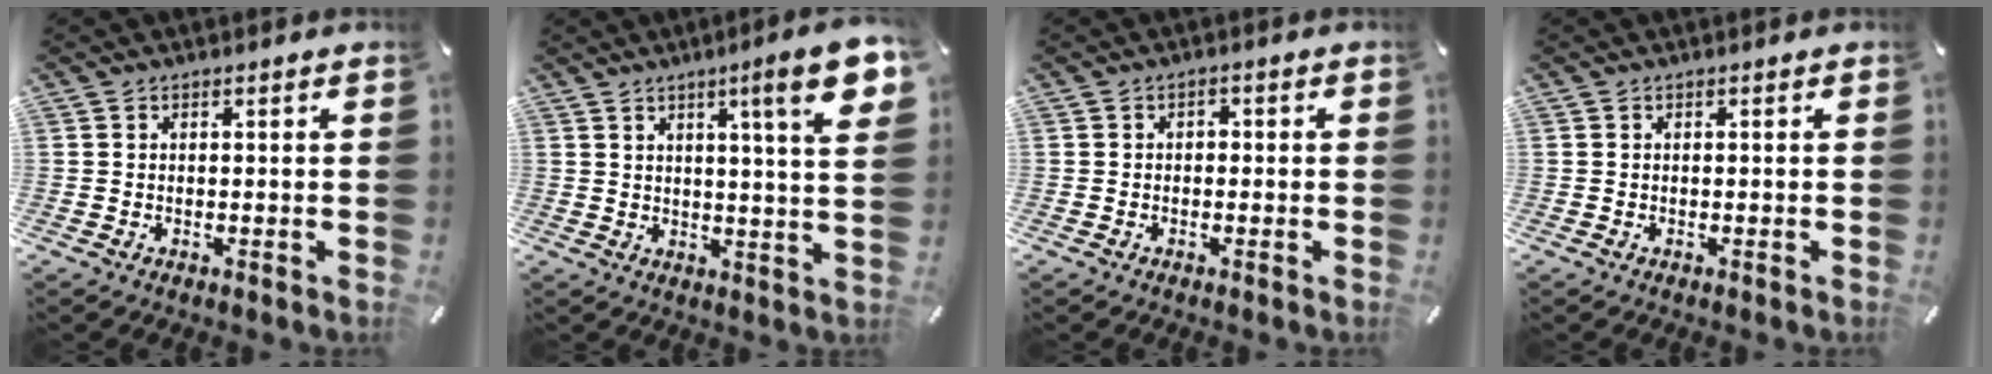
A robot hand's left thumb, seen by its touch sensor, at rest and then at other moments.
{"total": 12.2, "force": [5.7, 1.1, 10.8], "torque": [-0.162, -0.023, 0.083]}
{"total": 1.1, "force": [-0.5, 0.9, 0.5], "torque": [-0.011, 0.006, -0.013]}
{"total": 0.0}